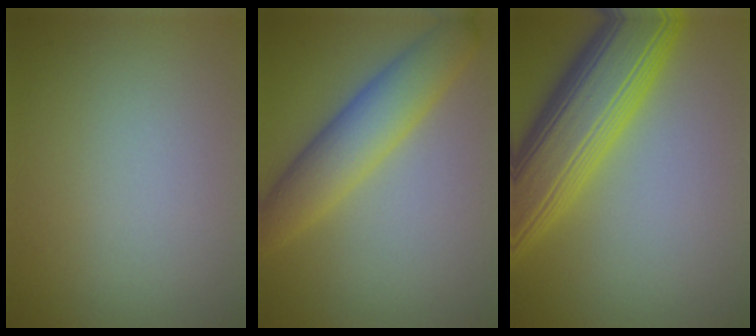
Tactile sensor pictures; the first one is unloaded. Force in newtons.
{"total": 5.5, "press": 5.5, "slide": 0.2}
{"total": 9.7, "press": 9.7, "slide": 0.2}